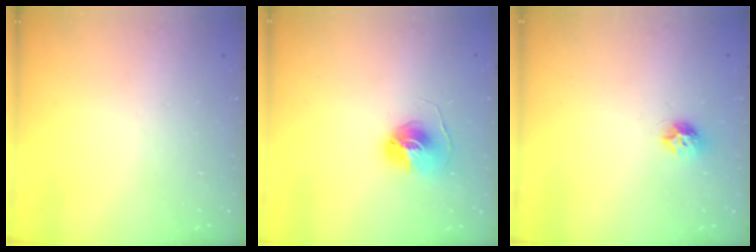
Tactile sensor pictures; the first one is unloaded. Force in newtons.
{"total": 7.8, "press": 7.8, "slide": 0.1}
{"total": 7.5, "press": 7.5, "slide": 0.1}